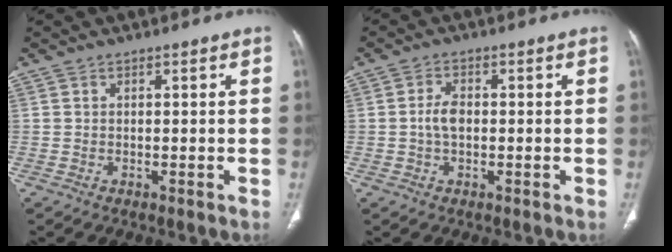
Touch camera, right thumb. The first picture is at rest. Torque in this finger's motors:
{"motor_torque": [0.51, 1.61, 0.74, -0.56, 0.02]}